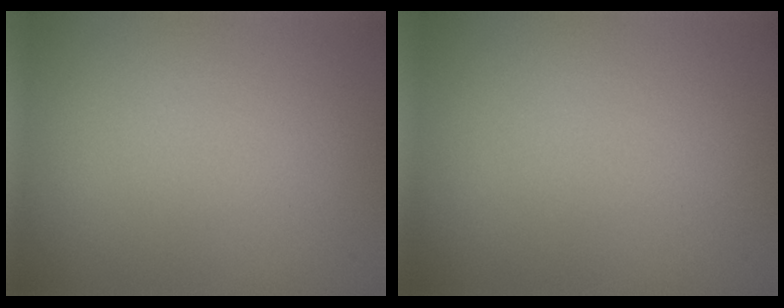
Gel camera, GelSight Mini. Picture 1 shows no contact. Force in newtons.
{"total": 0.0}